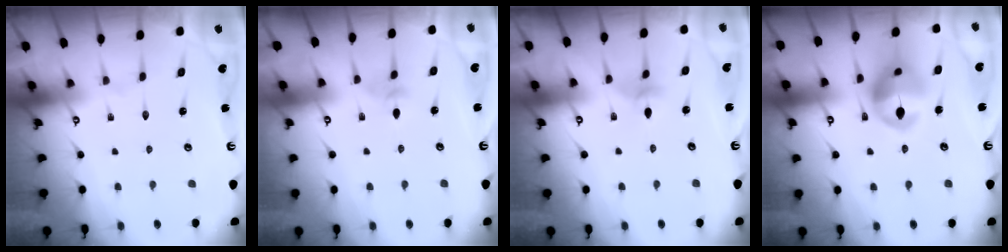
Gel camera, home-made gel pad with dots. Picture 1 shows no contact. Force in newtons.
{"total": 3.2, "press": 3.1, "slide": 0.8}
{"total": 4.3, "press": 4.2, "slide": 0.6}
{"total": 14.1, "press": 14.0, "slide": 1.5}